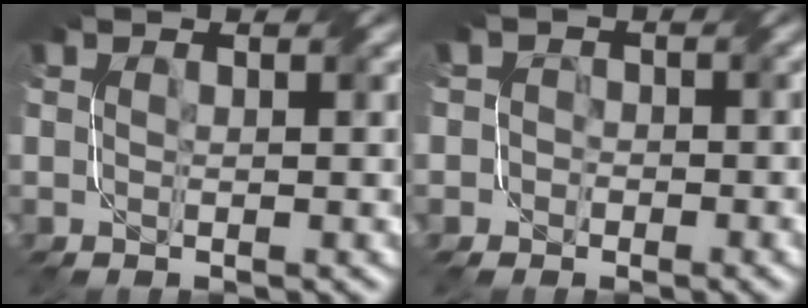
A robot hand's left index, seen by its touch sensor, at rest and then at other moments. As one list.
[{"total": 3.0, "force": [-0.4, 2.9, 0.7], "torque": [0.006, 0.013, -0.034]}]